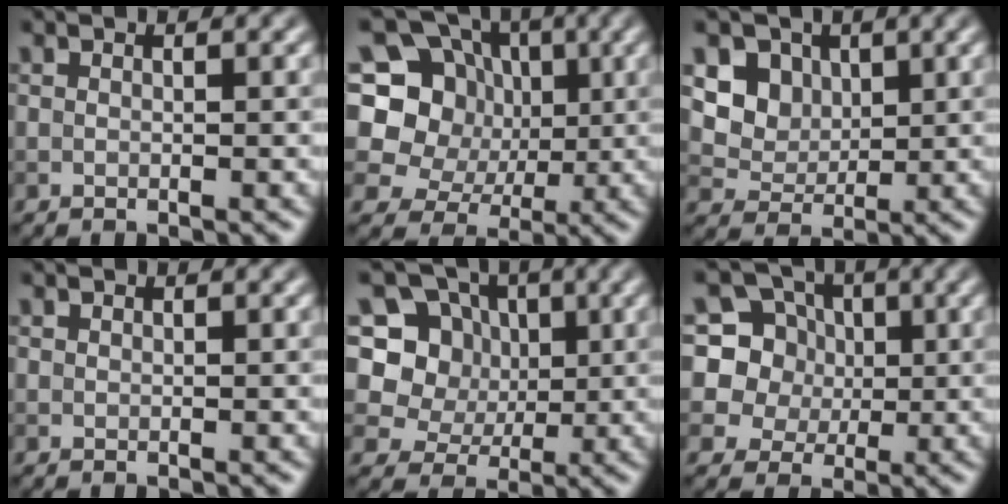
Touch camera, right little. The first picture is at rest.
{"total": 10.9, "force": [1.8, 9.6, 4.7], "torque": [-0.106, 0.041, -0.003]}
{"total": 5.1, "force": [2.3, 4.0, 2.0], "torque": [-0.050, -0.018, 0.053]}
{"total": 0.0}
{"total": 8.4, "force": [2.4, 7.4, 3.1], "torque": [-0.059, 0.013, 0.028]}
{"total": 9.0, "force": [3.2, 7.8, 3.3], "torque": [-0.078, 0.031, 0.040]}